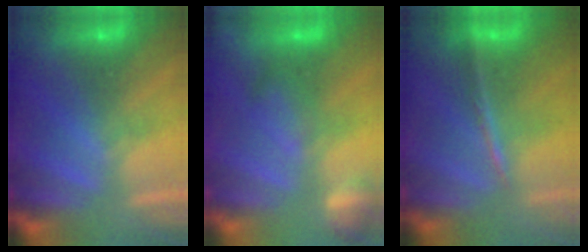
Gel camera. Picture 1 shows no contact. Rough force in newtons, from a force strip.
{"total": 2.4}
{"total": 2.0}